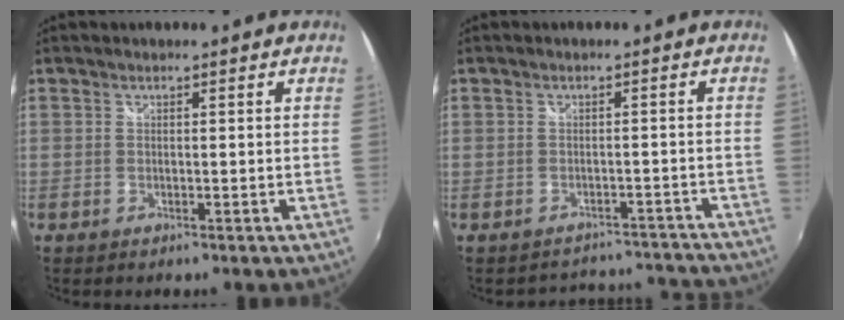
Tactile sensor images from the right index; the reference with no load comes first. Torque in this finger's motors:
{"motor_torque": [-1.37, -0.77, -0.86, -0.21]}